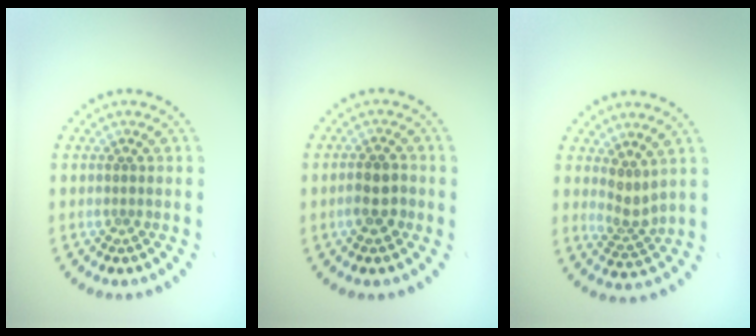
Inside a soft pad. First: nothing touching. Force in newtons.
{"total": 2.4, "press": 2.3, "slide": 0.6}
{"total": 2.3, "press": 1.6, "slide": 1.7}